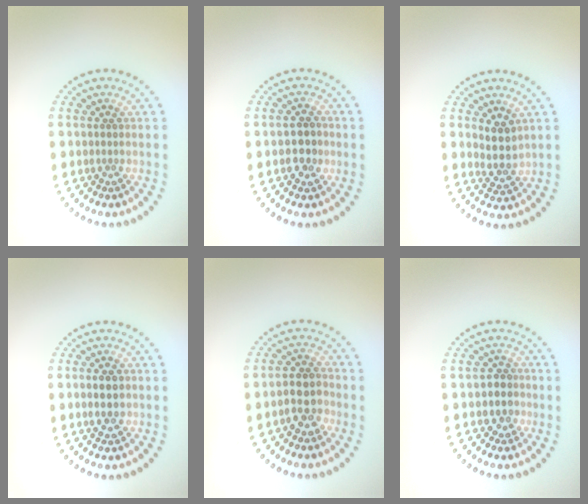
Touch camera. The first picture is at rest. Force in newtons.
{"total": 2.5, "press": 2.5, "slide": 0.4}
{"total": 2.7, "press": 2.3, "slide": 1.5}
{"total": 2.3, "press": 2.3, "slide": 0.2}
{"total": 2.8, "press": 2.7, "slide": 0.8}
{"total": 2.4, "press": 2.1, "slide": 1.1}